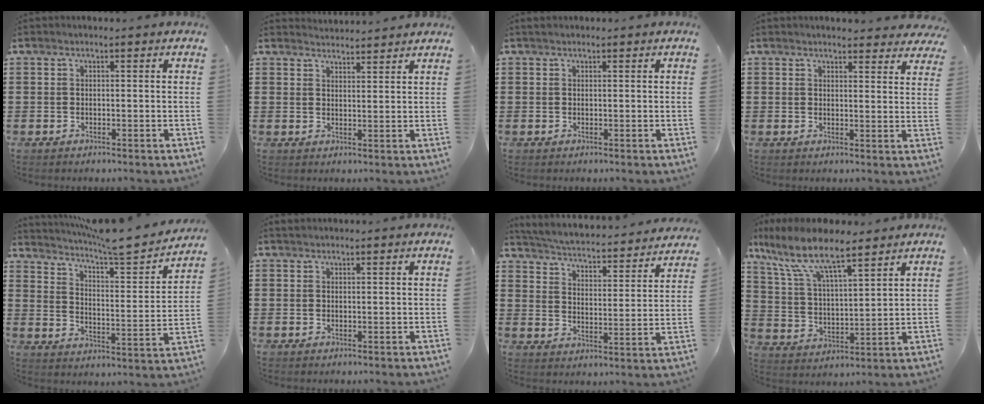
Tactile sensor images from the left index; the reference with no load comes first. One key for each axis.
{"total": 2.6, "fx": 2.6, "fy": -0.2, "fz": -0.2, "tx": -0.002, "ty": -0.009, "tz": 0.049}
{"total": 0.6, "fx": 0.5, "fy": 0.3, "fz": 0.2, "tx": -0.005, "ty": 0.003, "tz": 0.009}
{"total": 3.1, "fx": 3.0, "fy": 0.5, "fz": 0.5, "tx": -0.009, "ty": -0.010, "tz": 0.056}
{"total": 6.2, "fx": 5.7, "fy": -0.1, "fz": 2.6, "tx": -0.069, "ty": -0.046, "tz": 0.089}
{"total": 0.6, "fx": 0.5, "fy": 0.2, "fz": 0.1, "tx": -0.004, "ty": 0.002, "tz": 0.010}
{"total": 3.3, "fx": 3.2, "fy": -0.4, "fz": 0.6, "tx": -0.032, "ty": -0.036, "tz": 0.045}
{"total": 9.3, "fx": 7.2, "fy": 2.3, "fz": 5.5, "tx": -0.133, "ty": -0.028, "tz": 0.125}